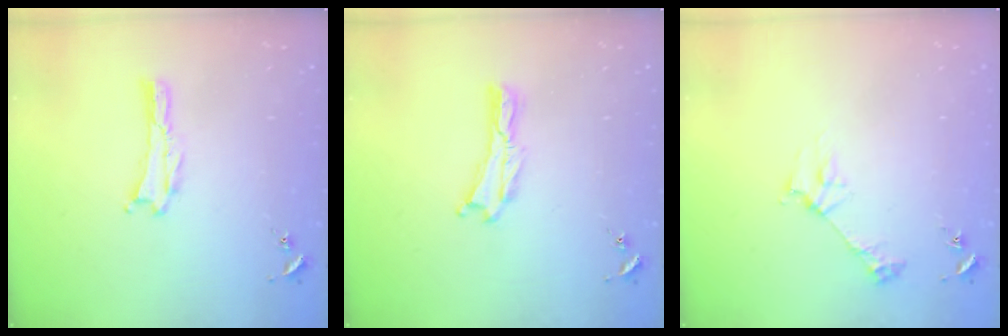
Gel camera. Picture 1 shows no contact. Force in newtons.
{"total": 0.0}
{"total": 2.8, "press": 2.8, "slide": 0.3}